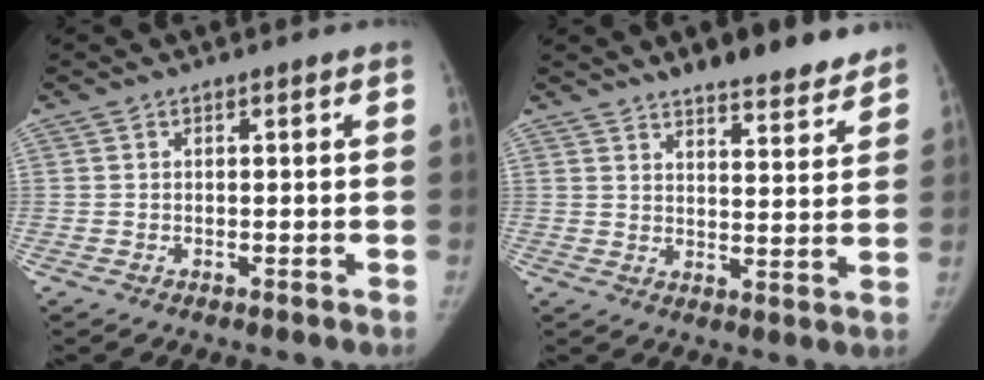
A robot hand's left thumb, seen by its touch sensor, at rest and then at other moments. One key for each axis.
{"total": 11.6, "fx": 9.5, "fy": 3.2, "fz": 5.9, "tx": -0.043, "ty": -0.052, "tz": 0.126}